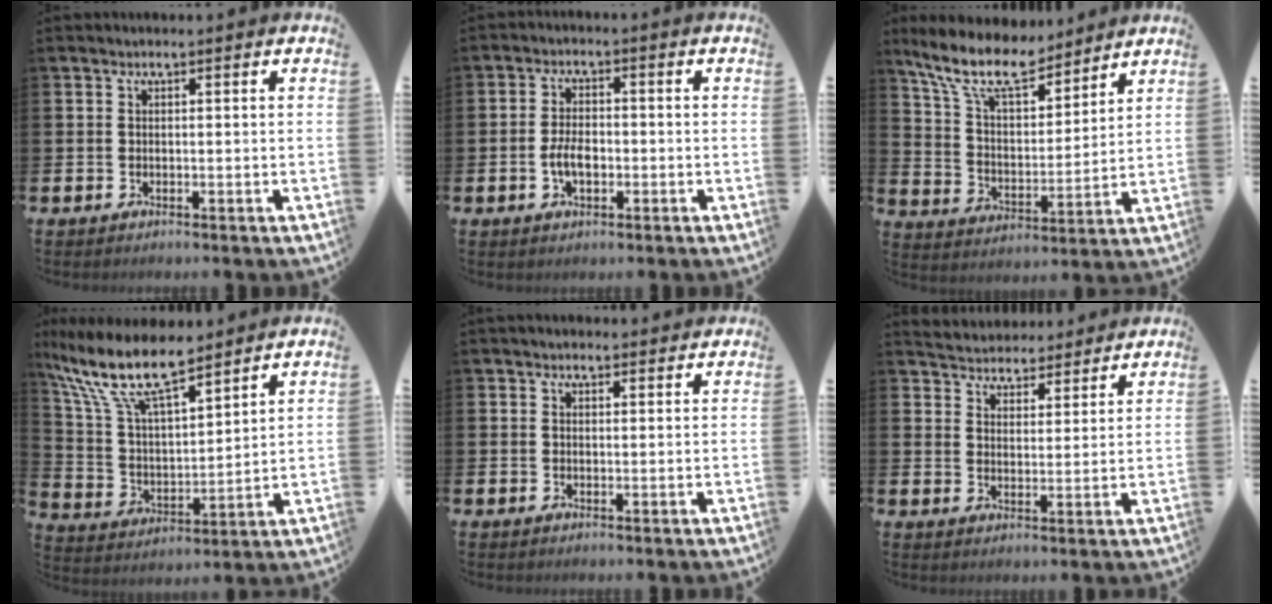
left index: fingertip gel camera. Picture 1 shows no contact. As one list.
[{"total": 3.6, "force": [-0.8, 2.0, 2.9], "torque": [-0.052, -0.002, -0.020]}, {"total": 10.8, "force": [9.1, 3.3, 4.7], "torque": [-0.125, -0.046, 0.164]}, {"total": 12.2, "force": [10.1, 2.7, 6.4], "torque": [-0.167, -0.046, 0.179]}, {"total": 1.7, "force": [1.5, 0.6, 0.2], "torque": [0.003, -0.003, 0.027]}, {"total": 4.7, "force": [4.6, 0.8, -0.4], "torque": [-0.019, -0.029, 0.083]}]